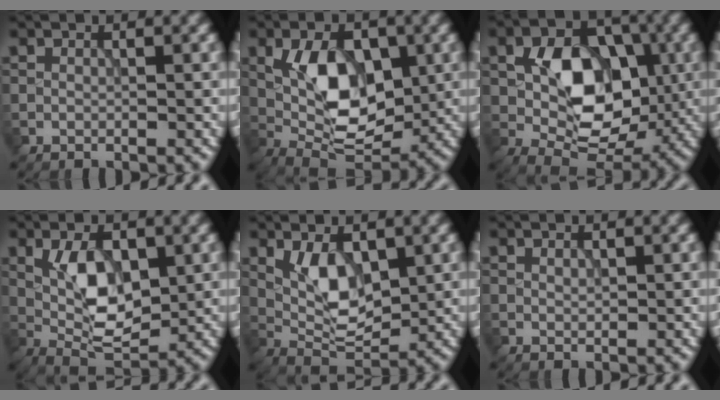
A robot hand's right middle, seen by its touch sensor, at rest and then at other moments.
{"total": 8.2, "force": [0.7, 4.6, 6.7], "torque": [-0.112, -0.003, 0.012]}
{"total": 9.1, "force": [0.1, 6.1, 6.8], "torque": [-0.110, 0.001, 0.004]}
{"total": 6.3, "force": [0.5, 3.1, 5.5], "torque": [-0.097, -0.002, 0.011]}
{"total": 5.2, "force": [1.2, 2.5, 4.3], "torque": [-0.076, -0.003, 0.025]}
{"total": 0.6, "force": [0.3, 0.3, 0.4], "torque": [-0.008, -0.001, 0.007]}